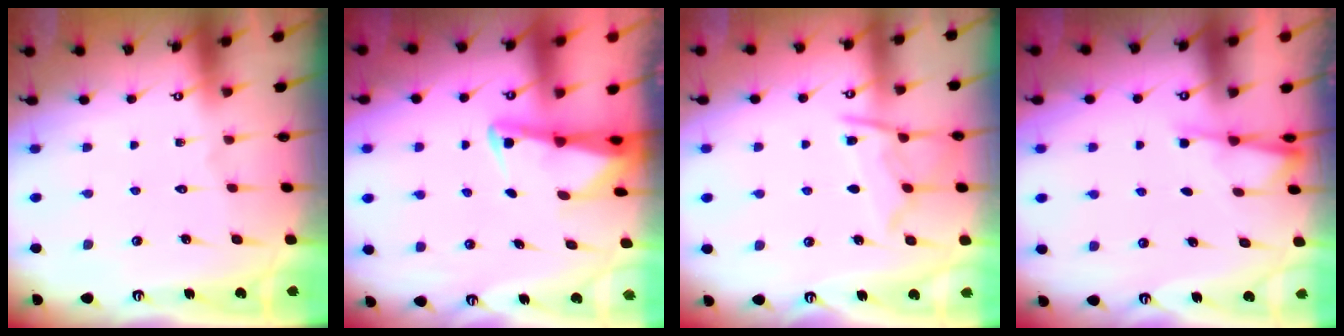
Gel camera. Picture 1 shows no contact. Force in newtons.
{"total": 2.3, "press": 2.3, "slide": 0.3}
{"total": 10.3, "press": 10.2, "slide": 1.0}
{"total": 2.4, "press": 2.4, "slide": 0.4}